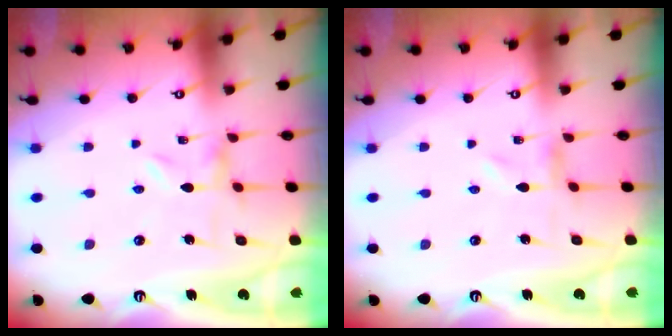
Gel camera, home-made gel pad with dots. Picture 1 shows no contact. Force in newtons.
{"total": 0.0}